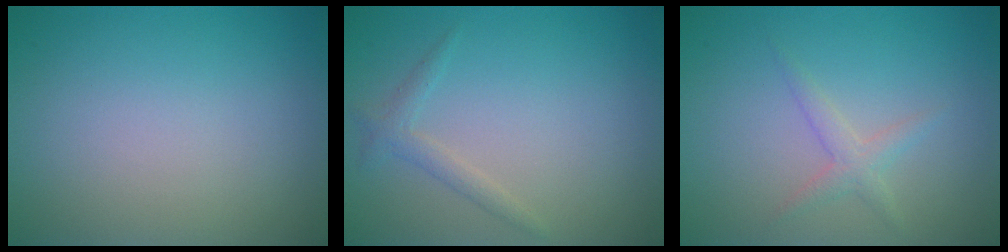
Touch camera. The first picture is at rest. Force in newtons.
{"total": 1.4, "press": 1.4, "slide": 0.1}
{"total": 1.5, "press": 1.5, "slide": 0.1}